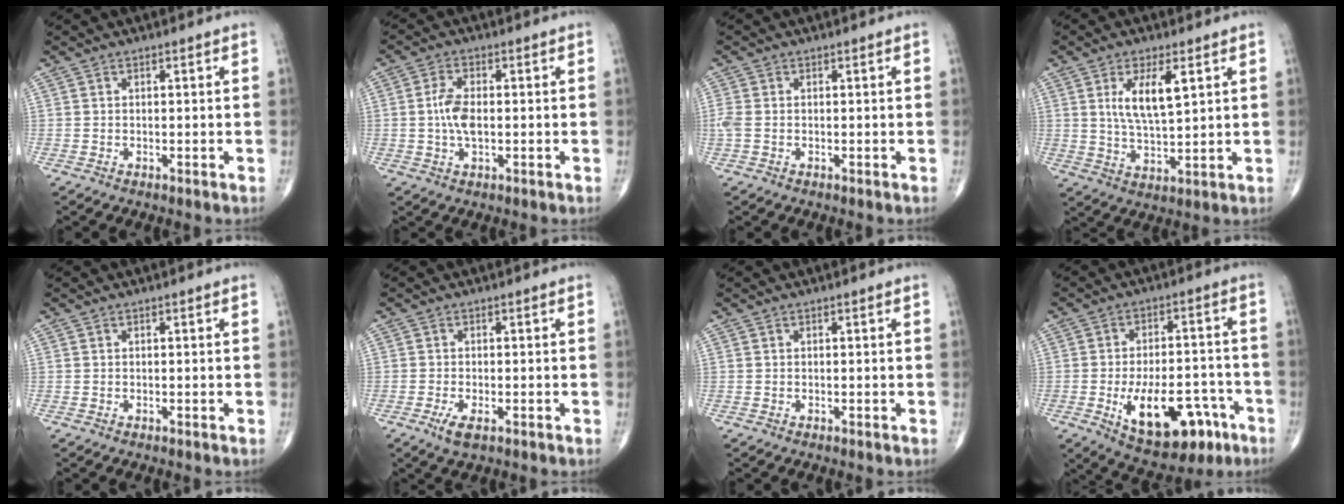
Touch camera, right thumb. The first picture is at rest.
{"total": 5.4, "force": [-0.2, 2.6, 4.7], "torque": [-0.098, 0.004, -0.008]}
{"total": 2.2, "force": [-0.3, 1.5, 1.7], "torque": [-0.058, 0.002, -0.006]}
{"total": 8.8, "force": [3.0, 3.1, 7.6], "torque": [-0.132, -0.018, 0.060]}
{"total": 0.0}
{"total": 3.1, "force": [-1.5, 1.2, 2.5], "torque": [-0.050, -0.005, -0.027]}
{"total": 0.0}
{"total": 16.9, "force": [-7.0, 8.6, 12.8], "torque": [-0.170, 0.037, -0.089]}